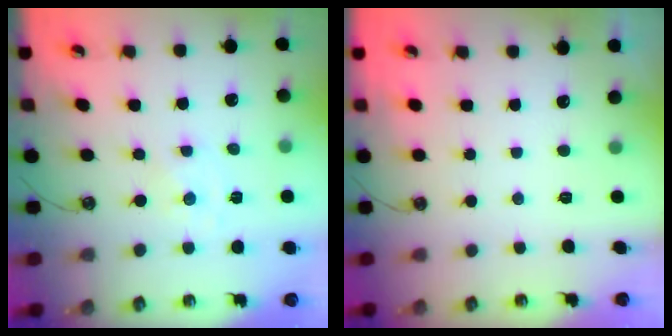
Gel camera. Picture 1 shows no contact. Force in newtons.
{"total": 0.0}